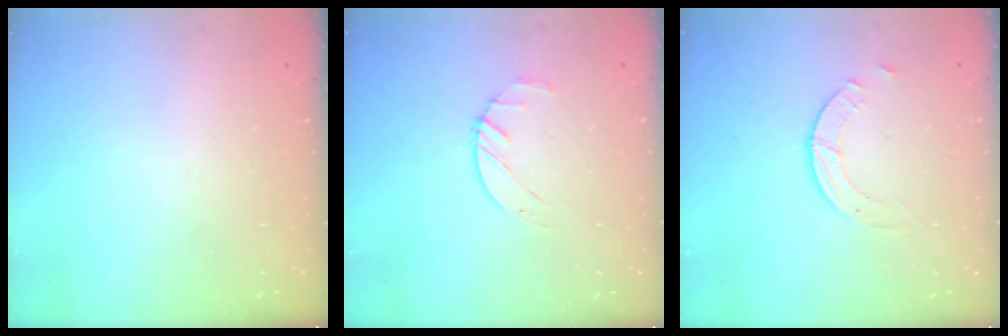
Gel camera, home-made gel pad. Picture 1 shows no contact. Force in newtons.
{"total": 2.5, "press": 2.5, "slide": 0.4}
{"total": 1.8, "press": 1.8, "slide": 0.2}